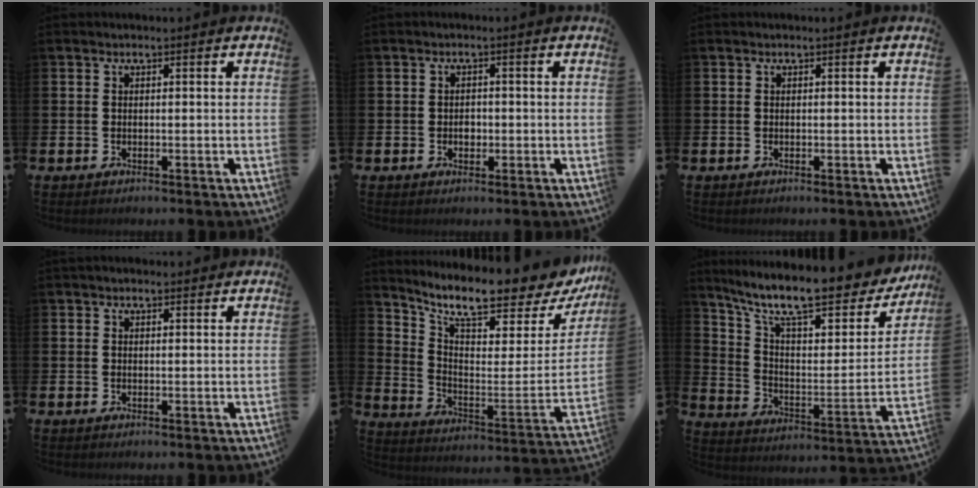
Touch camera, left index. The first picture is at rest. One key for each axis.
{"total": 1.5, "fx": -0.2, "fy": 1.2, "fz": 0.9, "tx": -0.008, "ty": 0.004, "tz": -0.007}
{"total": 0.0}
{"total": 0.9, "fx": 0.8, "fy": 0.3, "fz": 0.3, "tx": 0.002, "ty": 0.000, "tz": 0.012}
{"total": 9.7, "fx": 8.6, "fy": 1.6, "fz": 4.3, "tx": -0.094, "ty": -0.082, "tz": 0.138}
{"total": 12.5, "fx": 10.2, "fy": 3.2, "fz": 6.4, "tx": -0.147, "ty": -0.071, "tz": 0.171}